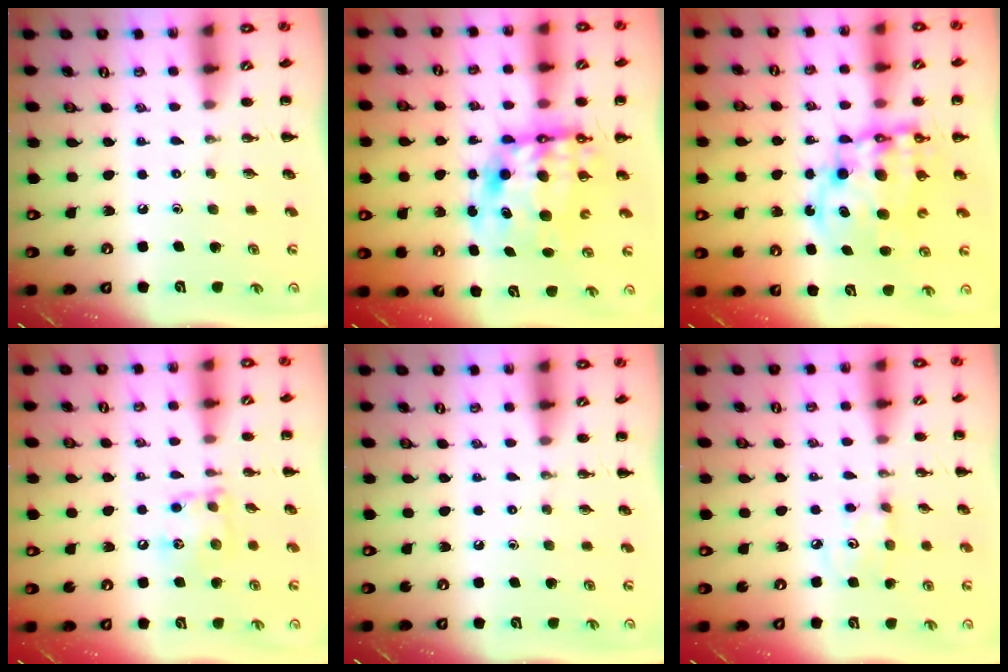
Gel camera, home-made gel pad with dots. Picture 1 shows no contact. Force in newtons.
{"total": 11.4, "press": 11.1, "slide": 2.9}
{"total": 13.2, "press": 12.8, "slide": 3.1}
{"total": 10.2, "press": 10.2, "slide": 0.6}
{"total": 0.0}
{"total": 3.5, "press": 3.4, "slide": 0.9}